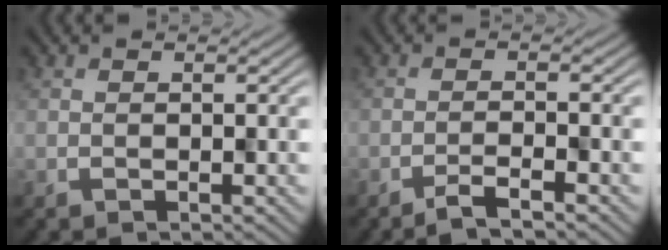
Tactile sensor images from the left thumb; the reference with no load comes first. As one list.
[{"total": 2.6, "force": [-2.0, 0.2, 1.7], "torque": [-0.025, 0.007, -0.040]}]